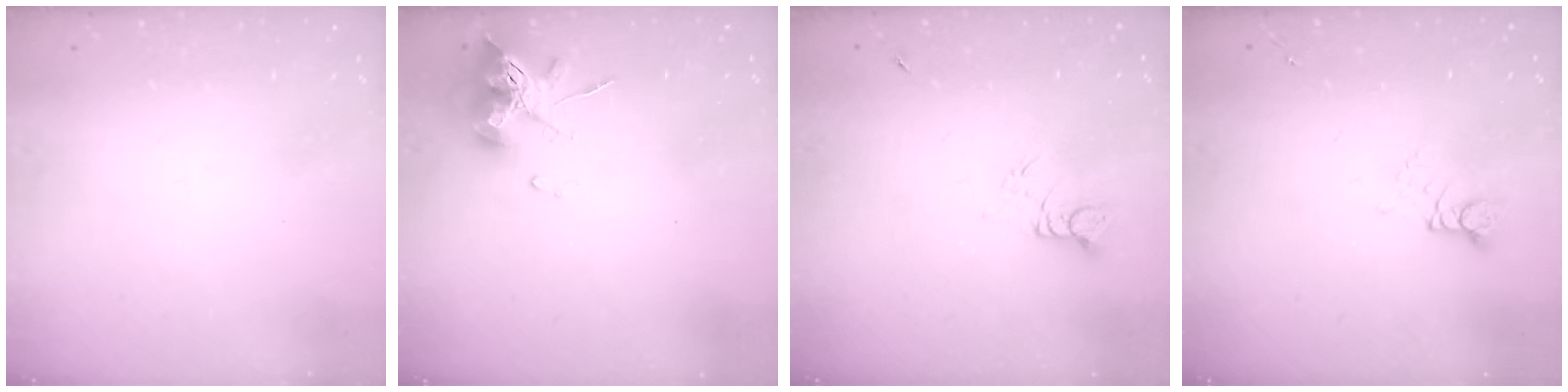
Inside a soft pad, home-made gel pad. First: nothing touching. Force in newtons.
{"total": 11.0, "press": 11.0, "slide": 1.2}
{"total": 4.0, "press": 4.0, "slide": 0.3}
{"total": 2.4, "press": 2.4, "slide": 0.2}